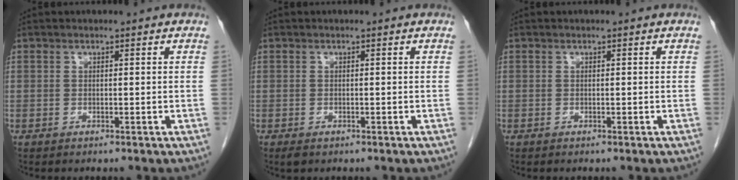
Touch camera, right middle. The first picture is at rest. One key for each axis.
{"total": 1.0, "fx": -0.6, "fy": 0.5, "fz": 0.6, "tx": -0.012, "ty": -0.001, "tz": -0.005}
{"total": 0.0}